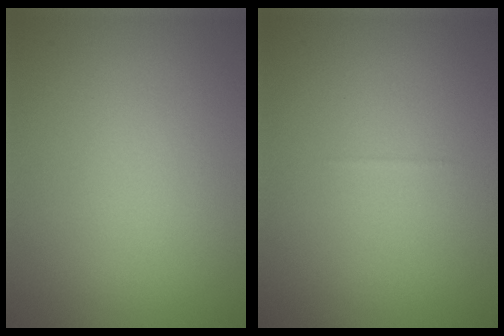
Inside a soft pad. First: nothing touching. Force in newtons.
{"total": 0.0}